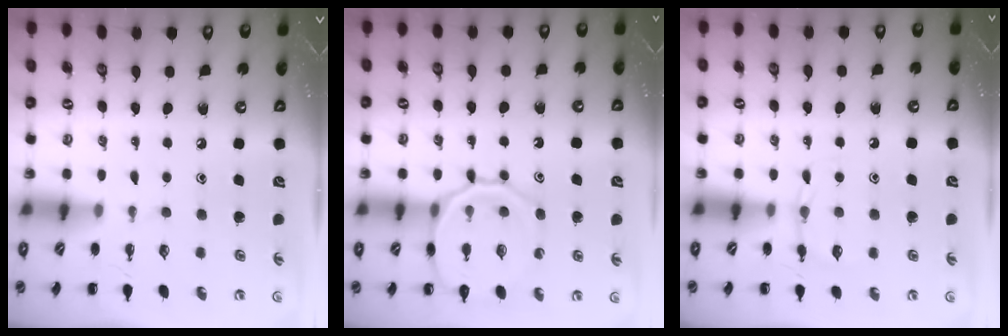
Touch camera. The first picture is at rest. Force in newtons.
{"total": 14.3, "press": 14.1, "slide": 1.8}
{"total": 4.6, "press": 4.3, "slide": 1.7}